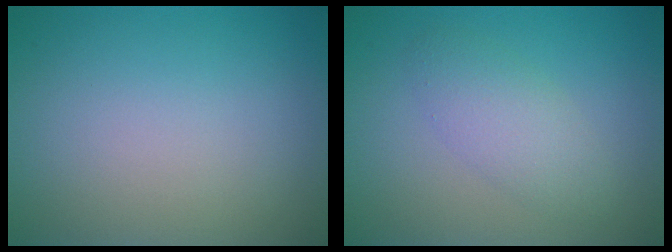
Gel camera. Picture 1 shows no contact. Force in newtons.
{"total": 2.8, "press": 2.8, "slide": 0.2}